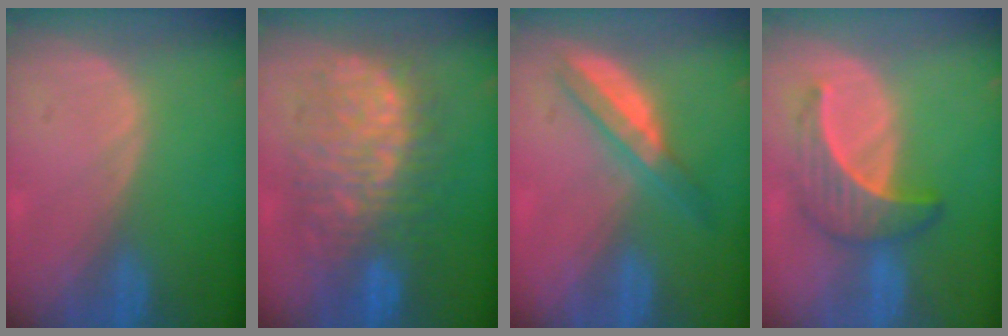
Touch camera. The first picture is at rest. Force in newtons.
{"total": 12.1, "press": 12.0, "slide": 1.5}
{"total": 4.8, "press": 4.7, "slide": 1.0}
{"total": 6.8, "press": 6.2, "slide": 2.9}